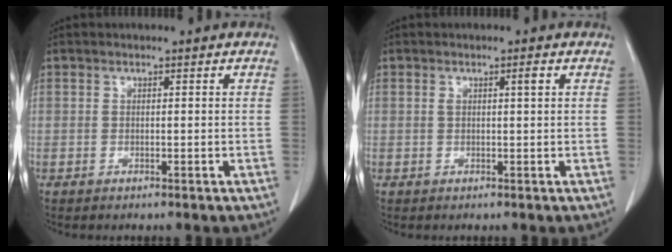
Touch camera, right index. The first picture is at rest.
{"total": 1.5, "force": [0.6, 0.1, 1.4], "torque": [-0.024, 0.005, 0.011]}